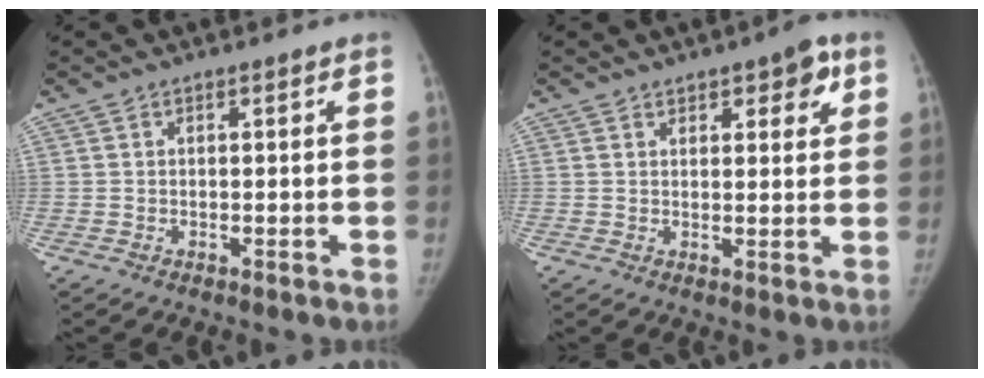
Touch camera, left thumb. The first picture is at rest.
{"total": 5.5, "force": [3.0, 2.4, 3.9], "torque": [-0.025, -0.012, 0.034]}